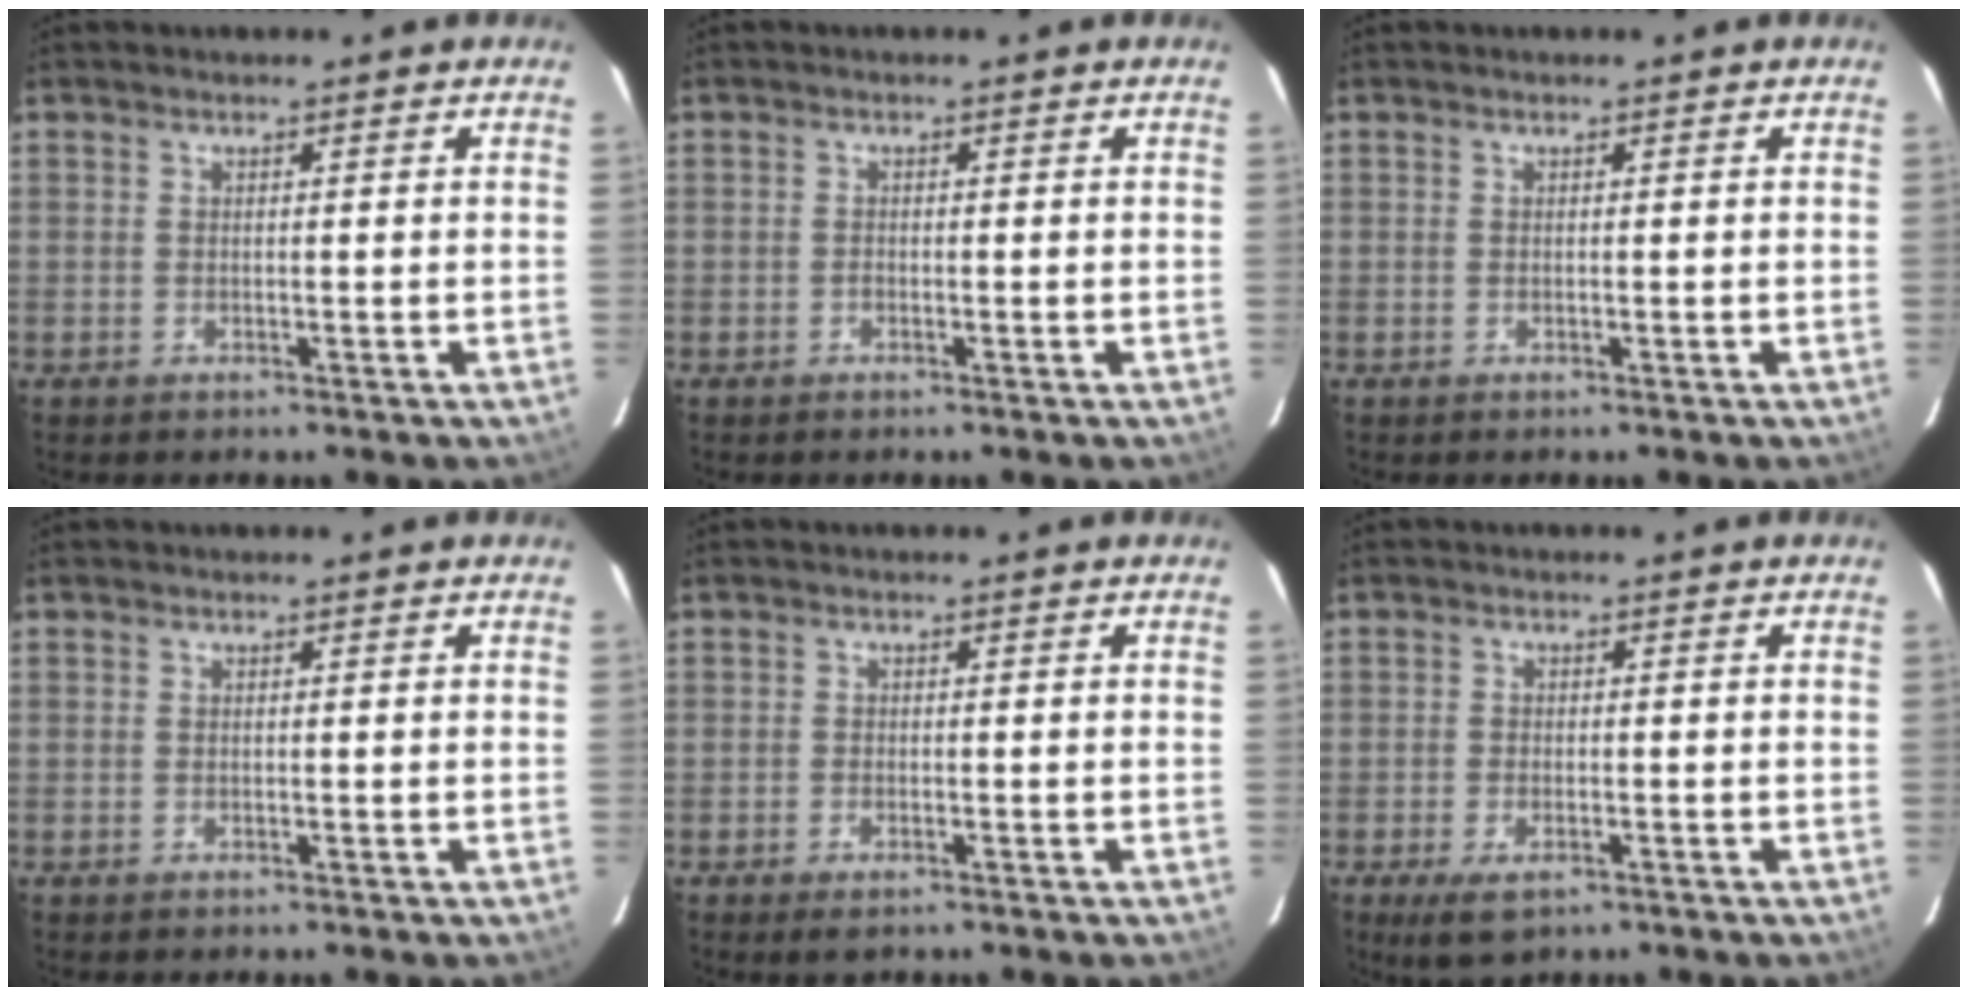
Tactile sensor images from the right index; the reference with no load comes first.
{"total": 0.5, "force": [-0.3, 0.4, 0.1], "torque": [-0.001, 0.001, -0.006]}
{"total": 0.0}
{"total": 0.0}
{"total": 2.0, "force": [-1.4, 0.9, 1.1], "torque": [-0.027, -0.006, -0.028]}
{"total": 5.3, "force": [-3.1, 2.5, 3.4], "torque": [-0.078, -0.019, -0.054]}